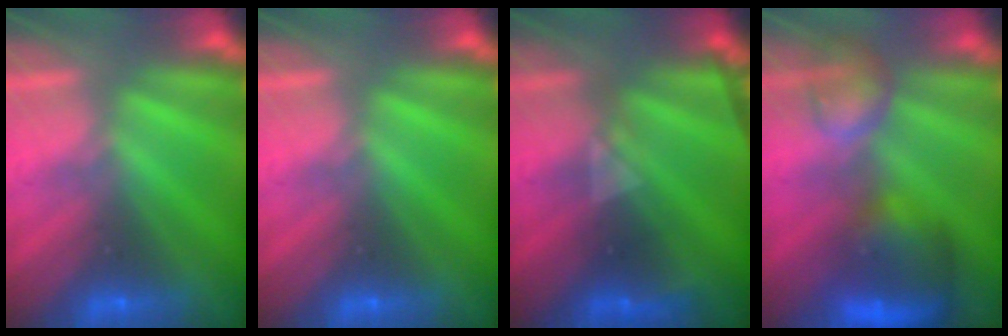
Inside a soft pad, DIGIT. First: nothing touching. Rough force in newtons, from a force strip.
{"total": 0.0}
{"total": 2.3}
{"total": 7.7}